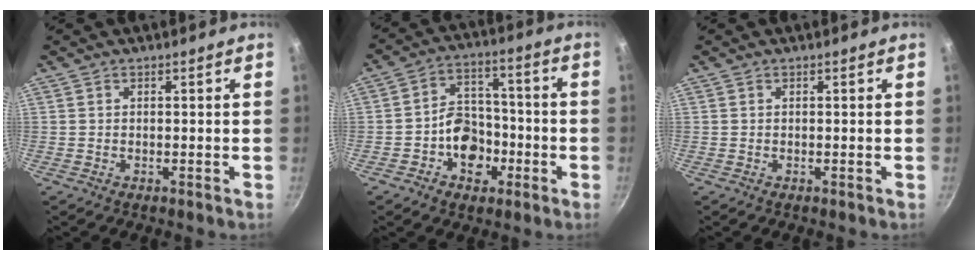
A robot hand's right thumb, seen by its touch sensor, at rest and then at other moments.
{"total": 10.3, "force": [-3.6, 7.9, 5.6], "torque": [-0.047, 0.039, -0.061]}
{"total": 0.0}